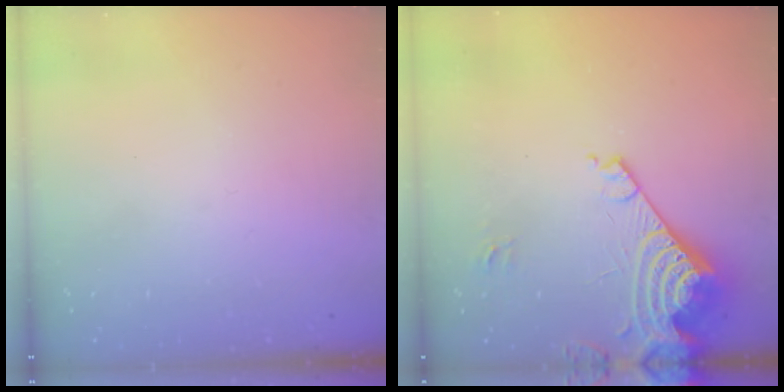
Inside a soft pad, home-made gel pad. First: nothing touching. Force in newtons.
{"total": 14.9, "press": 14.7, "slide": 2.1}